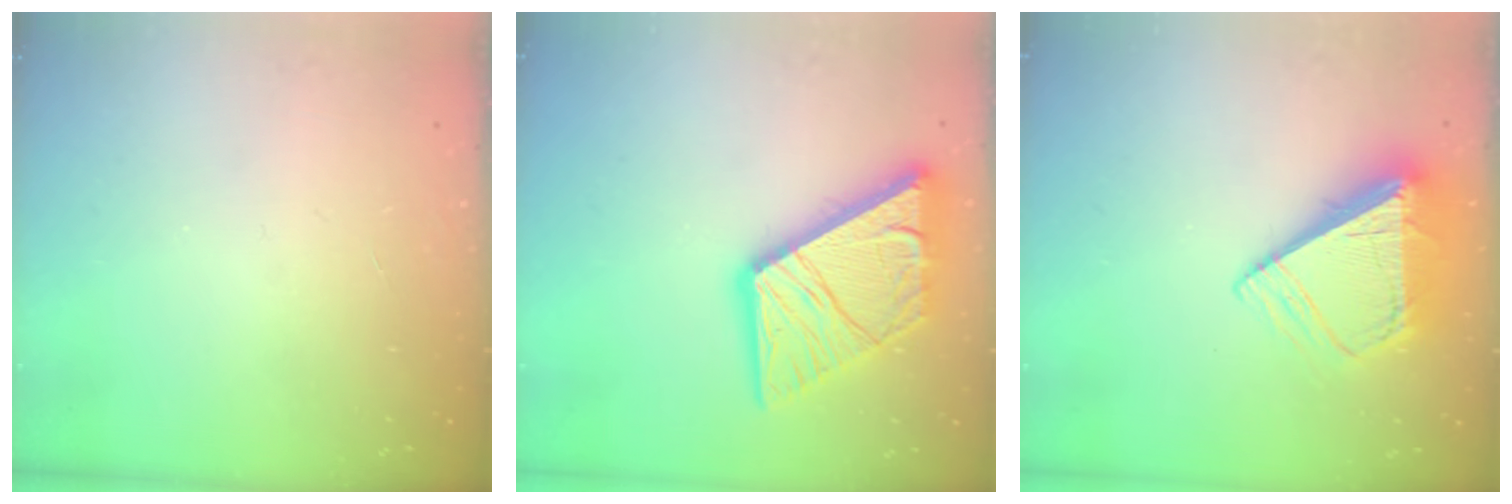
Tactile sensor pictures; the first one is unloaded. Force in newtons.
{"total": 21.7, "press": 21.5, "slide": 2.5}
{"total": 11.9, "press": 11.8, "slide": 1.6}